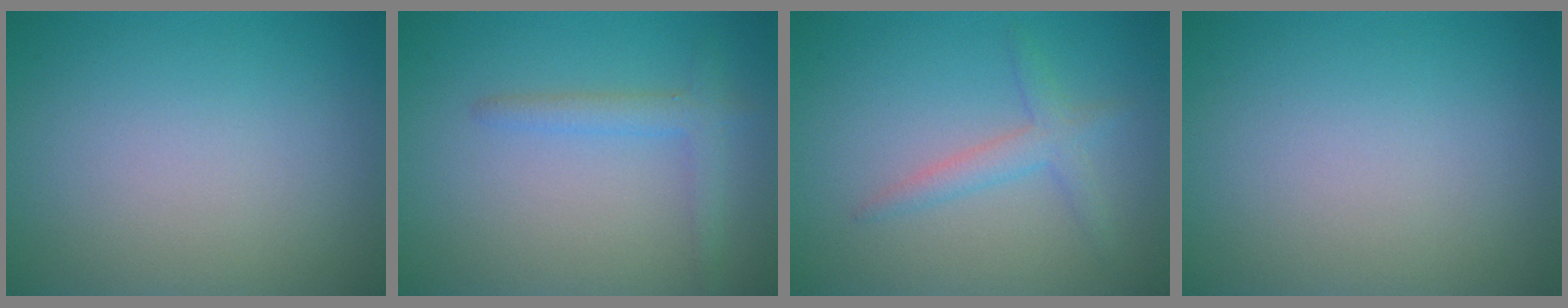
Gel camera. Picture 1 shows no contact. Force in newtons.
{"total": 2.1, "press": 2.1, "slide": 0.1}
{"total": 2.1, "press": 2.1, "slide": 0.1}
{"total": 0.0}